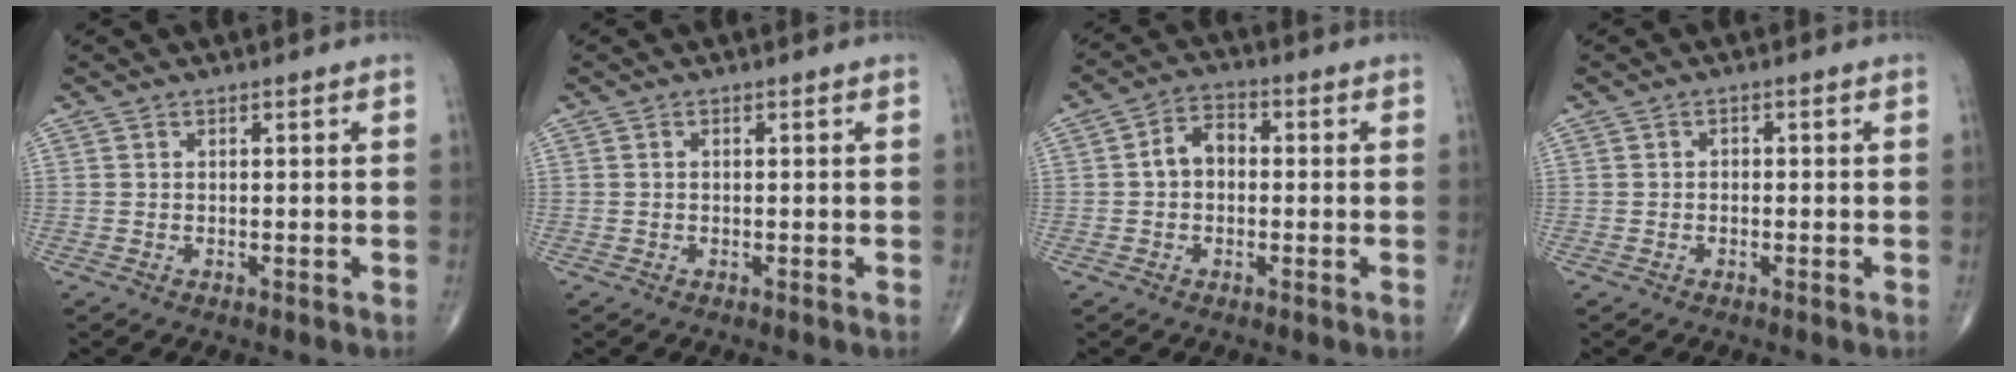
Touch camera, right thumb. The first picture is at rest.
{"total": 0.0}
{"total": 5.4, "force": [-0.1, 3.9, 3.7], "torque": [-0.053, 0.023, -0.013]}
{"total": 0.8, "force": [-0.3, 0.7, 0.4], "torque": [0.002, 0.003, -0.010]}